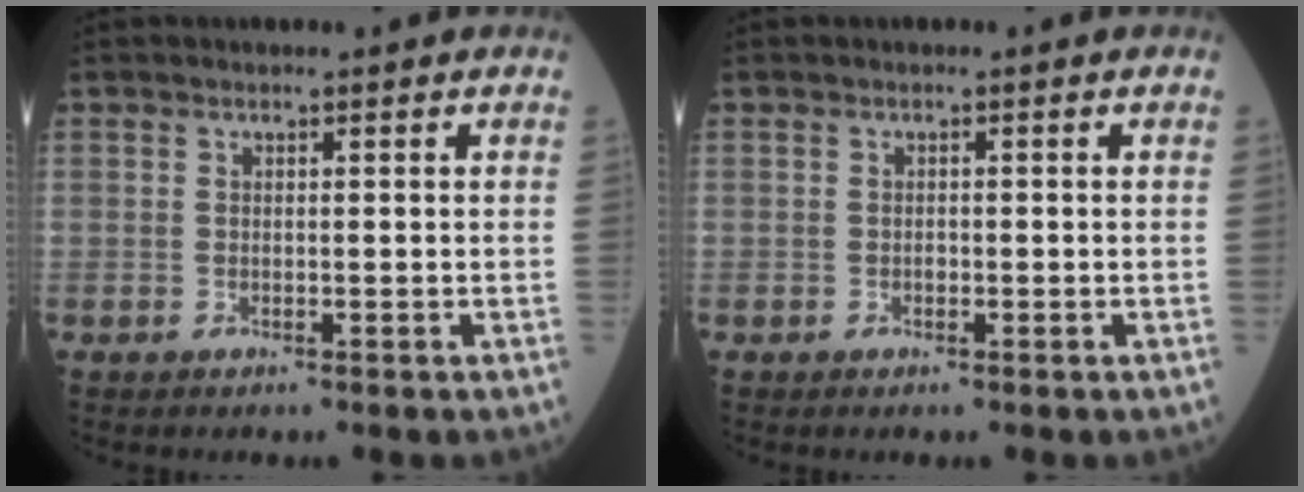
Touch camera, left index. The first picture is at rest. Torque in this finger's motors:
{"motor_torque": [0.19, 0.07, -0.11, -0.03]}